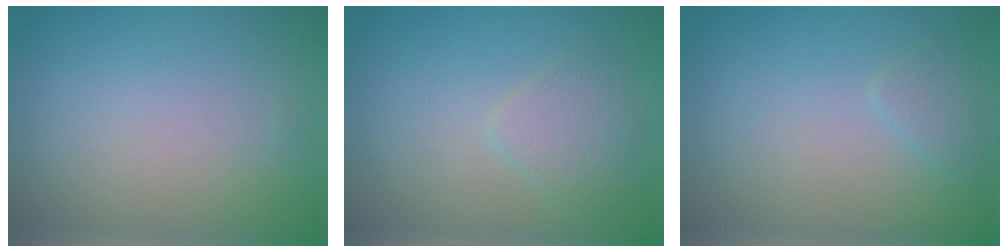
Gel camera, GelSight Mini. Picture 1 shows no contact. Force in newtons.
{"total": 2.0, "press": 2.0, "slide": 0.1}
{"total": 1.2, "press": 1.2, "slide": 0.1}